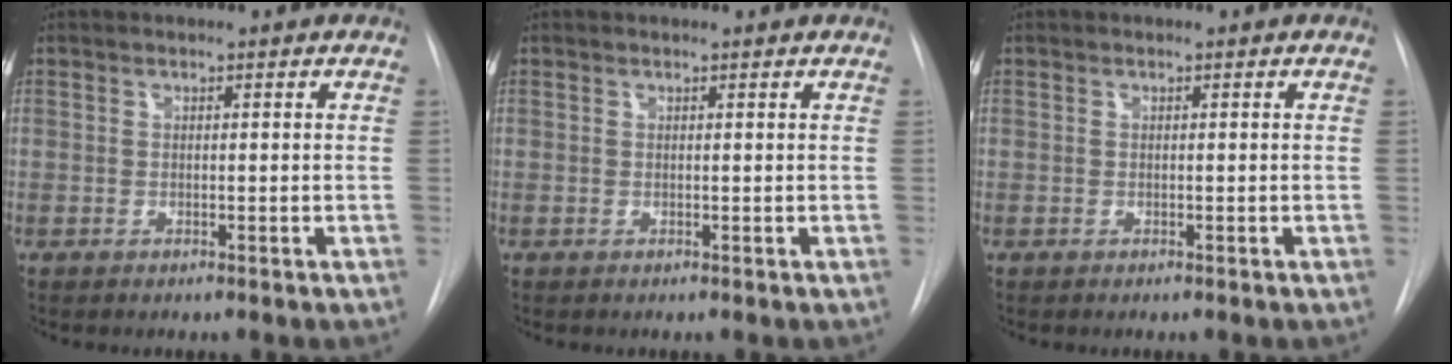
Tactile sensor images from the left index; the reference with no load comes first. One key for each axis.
{"total": 1.1, "fx": 1.0, "fy": -0.1, "fz": 0.2, "tx": -0.008, "ty": 0.006, "tz": 0.012}
{"total": 0.0}